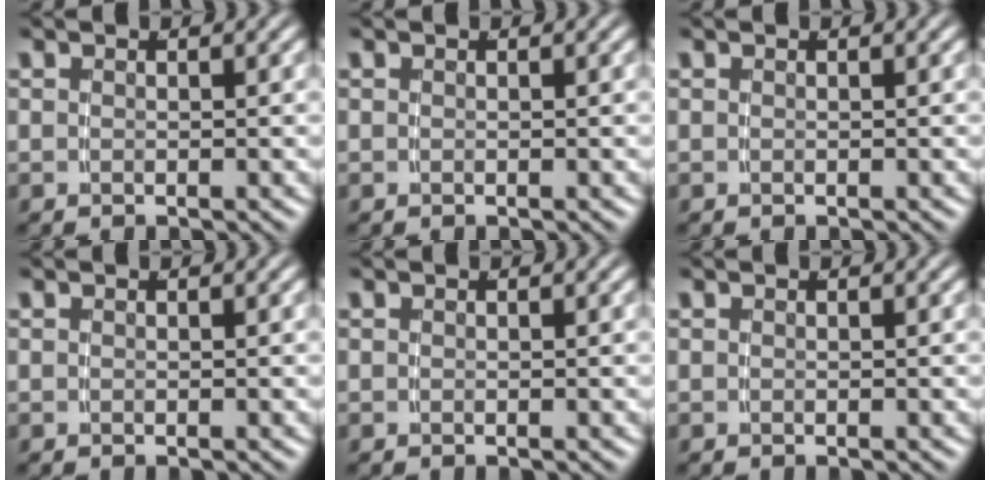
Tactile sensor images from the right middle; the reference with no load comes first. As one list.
[{"total": 0.0}, {"total": 0.0}, {"total": 0.0}, {"total": 0.0}, {"total": 0.0}]